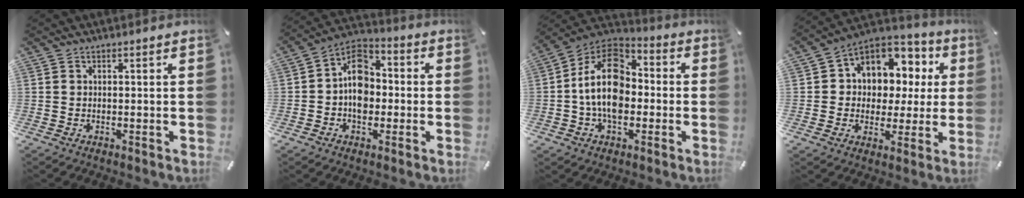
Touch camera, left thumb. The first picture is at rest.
{"total": 9.8, "force": [-1.3, 7.8, 5.8], "torque": [-0.099, 0.014, -0.026]}
{"total": 16.0, "force": [-2.3, 10.8, 11.5], "torque": [-0.226, 0.022, -0.047]}
{"total": 9.1, "force": [3.5, 8.0, 2.8], "torque": [-0.054, -0.034, 0.070]}